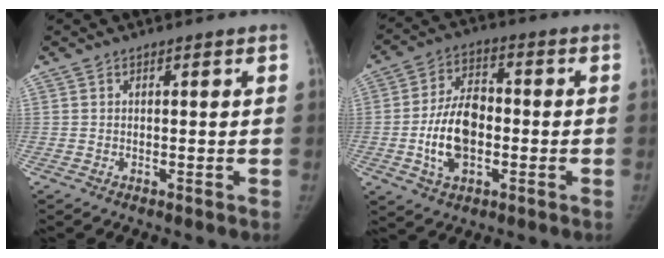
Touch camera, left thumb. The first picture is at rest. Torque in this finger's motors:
{"motor_torque": [0.57, 1.44, 0.07, 0.12, 0.24]}